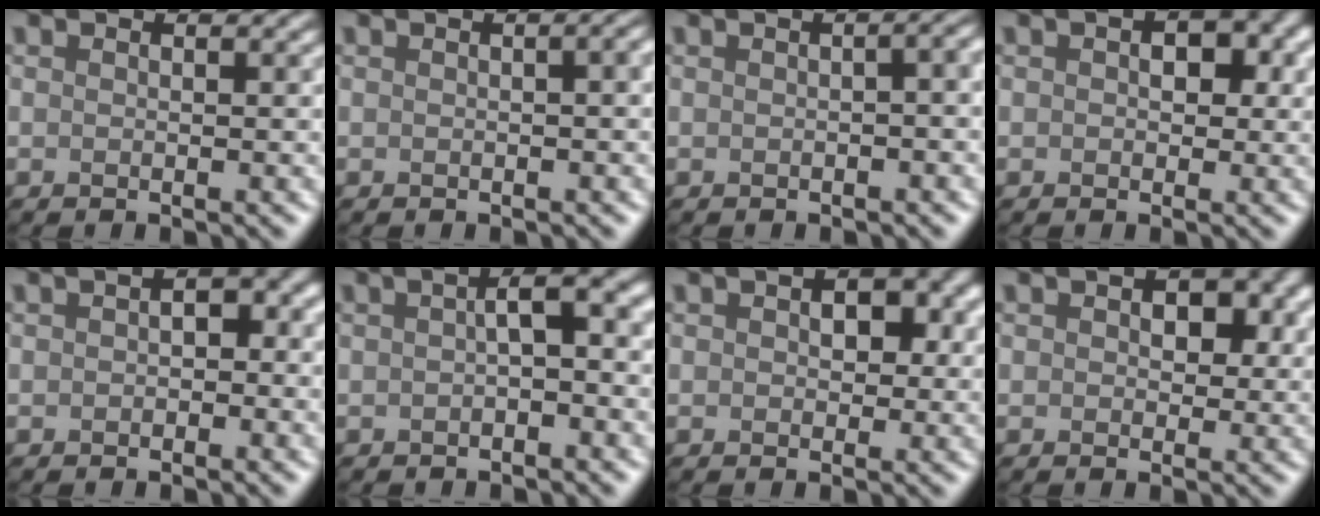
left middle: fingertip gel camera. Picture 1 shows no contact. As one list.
[{"total": 3.7, "force": [-0.5, 1.9, 3.0], "torque": [-0.014, 0.015, -0.019]}, {"total": 4.8, "force": [-1.0, 2.5, 3.9], "torque": [-0.021, 0.010, -0.024]}, {"total": 2.8, "force": [0.4, 2.0, 1.9], "torque": [-0.005, 0.006, -0.002]}, {"total": 1.7, "force": [-0.6, 1.0, 1.2], "torque": [-0.018, 0.009, -0.015]}, {"total": 3.0, "force": [-0.4, 0.6, 2.9], "torque": [-0.045, 0.015, -0.012]}, {"total": 3.0, "force": [0.5, 2.1, 2.0], "torque": [-0.006, 0.008, 0.000]}, {"total": 3.5, "force": [0.9, 2.6, 2.2], "torque": [-0.005, 0.013, 0.003]}]